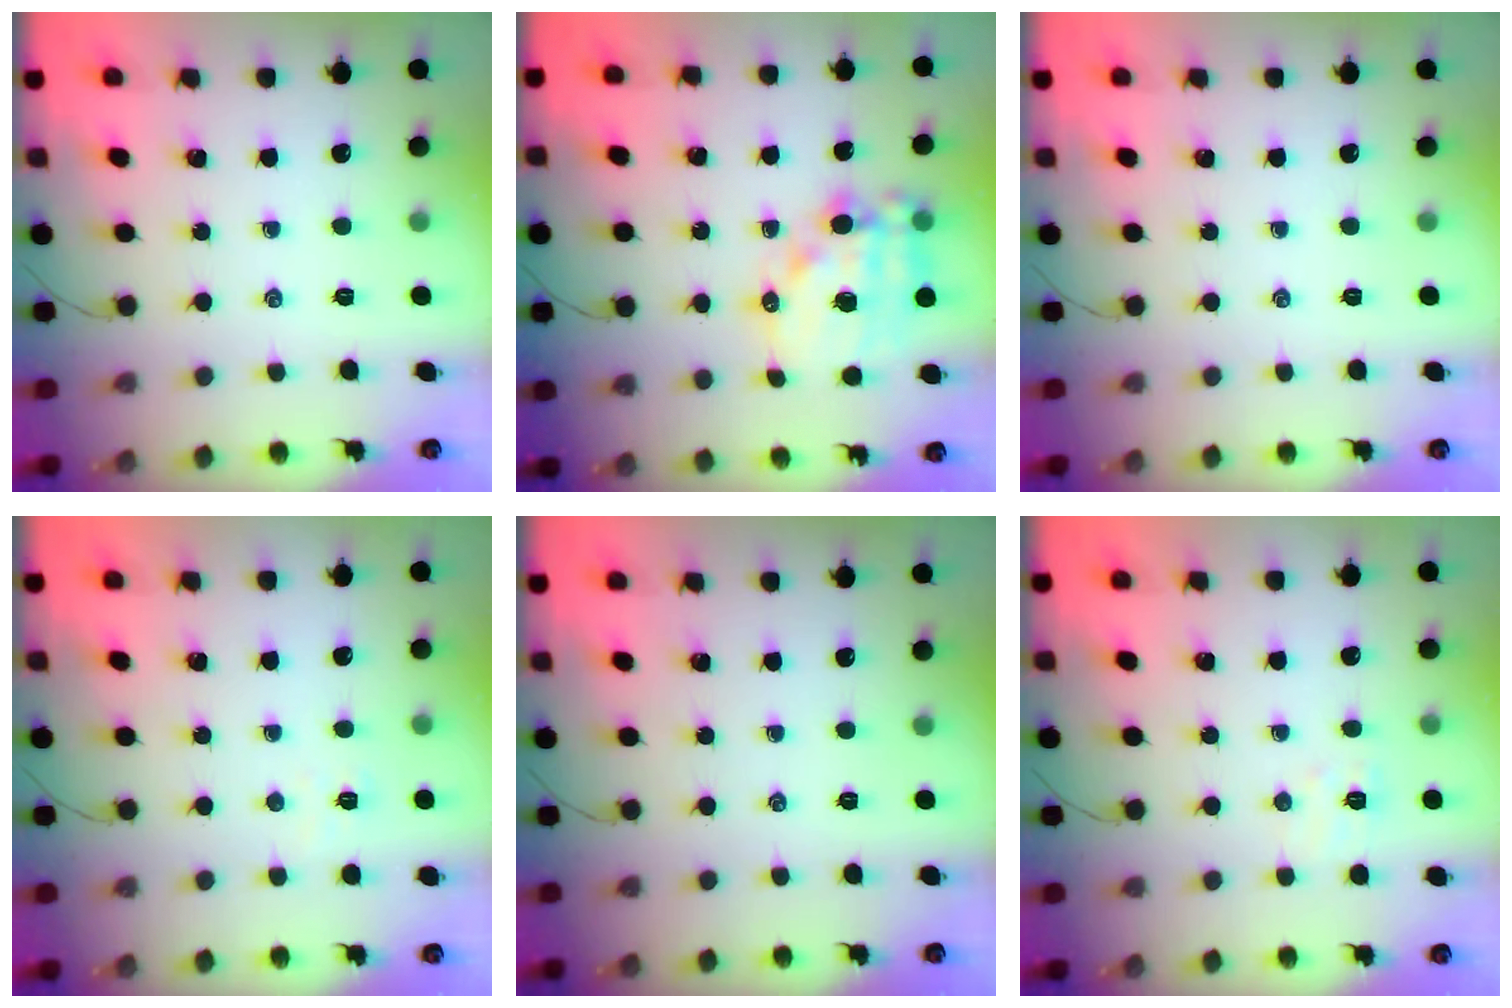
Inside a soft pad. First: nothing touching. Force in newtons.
{"total": 16.3, "press": 15.9, "slide": 3.7}
{"total": 0.0}
{"total": 2.3, "press": 2.2, "slide": 0.7}
{"total": 0.0}
{"total": 4.8, "press": 4.6, "slide": 1.2}